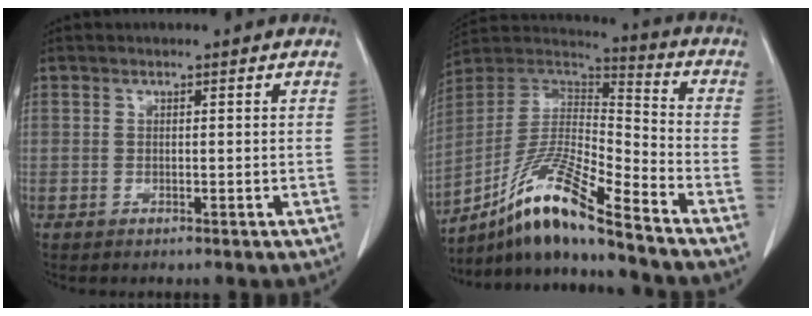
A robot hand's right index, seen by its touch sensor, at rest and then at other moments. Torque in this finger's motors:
{"motor_torque": [0.83, -0.81, 0.53, 0.16]}